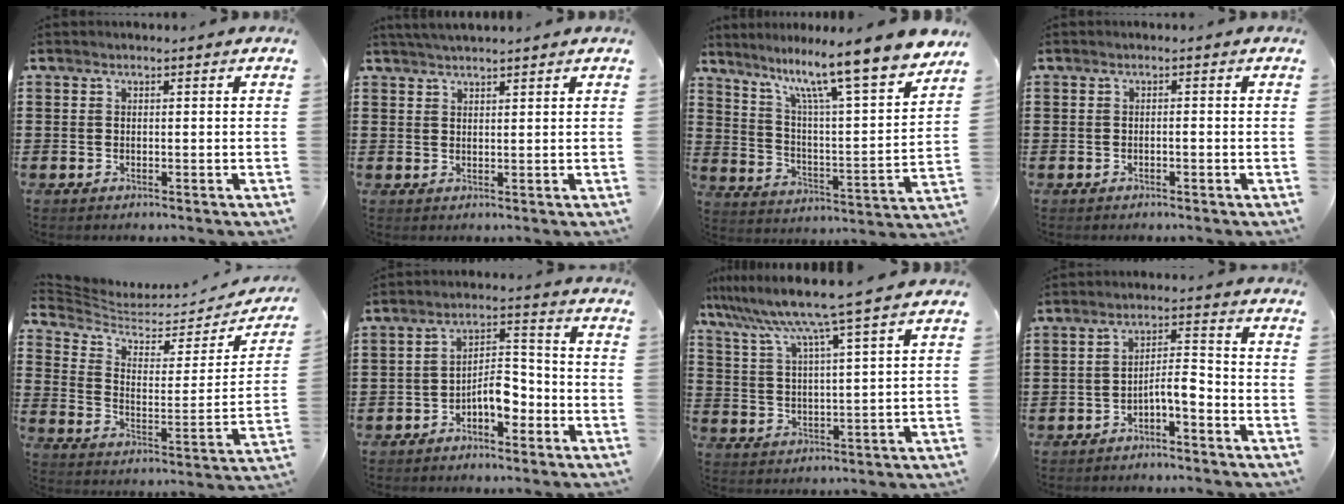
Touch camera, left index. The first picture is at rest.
{"total": 2.0, "force": [1.9, -0.1, 0.4], "torque": [-0.013, 0.002, 0.037]}
{"total": 11.9, "force": [9.8, 0.1, 6.6], "torque": [-0.140, -0.081, 0.154]}
{"total": 0.5, "force": [-0.4, 0.1, 0.3], "torque": [-0.007, -0.002, -0.008]}
{"total": 4.6, "force": [3.9, 1.7, 1.7], "torque": [-0.061, -0.035, 0.064]}
{"total": 5.7, "force": [-3.1, 2.6, 4.0], "torque": [-0.061, 0.013, -0.060]}
{"total": 7.7, "force": [6.5, -1.4, 3.8], "torque": [-0.099, -0.044, 0.105]}
{"total": 4.1, "force": [-2.9, 1.0, 2.8], "torque": [-0.061, 0.007, -0.061]}